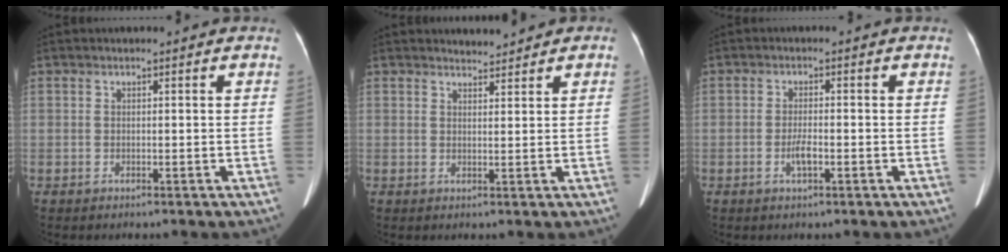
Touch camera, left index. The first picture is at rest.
{"total": 1.8, "force": [1.8, 0.2, -0.1], "torque": [-0.003, 0.005, 0.031]}
{"total": 2.3, "force": [-0.9, 0.4, 2.1], "torque": [-0.042, -0.001, -0.015]}